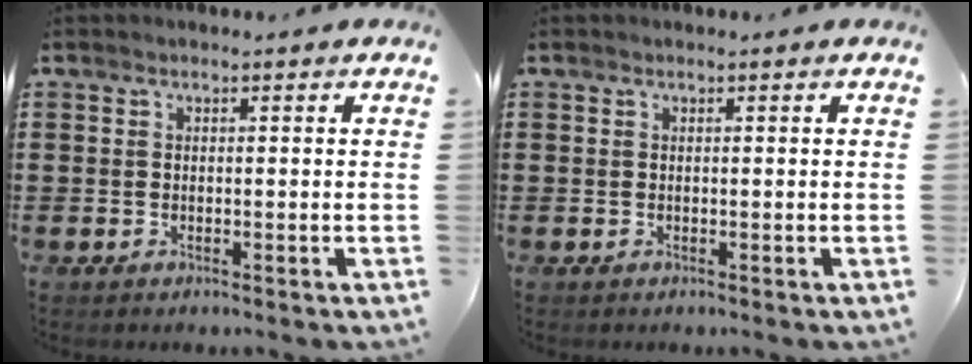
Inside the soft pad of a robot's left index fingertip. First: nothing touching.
{"total": 0.0}